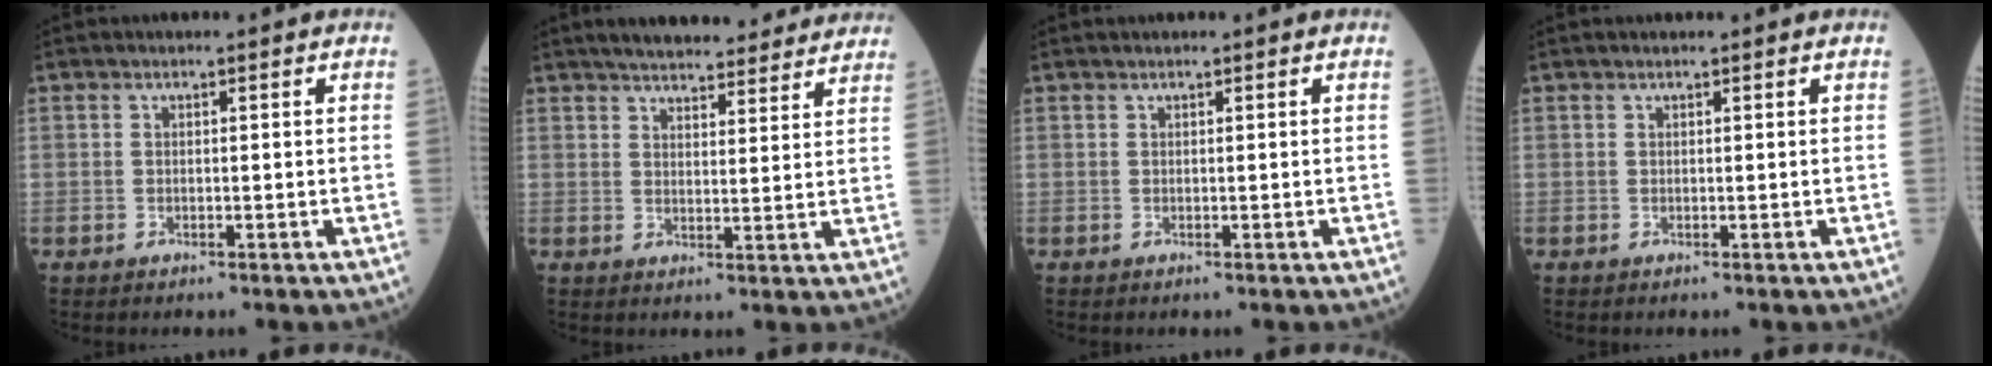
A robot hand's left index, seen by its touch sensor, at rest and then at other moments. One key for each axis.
{"total": 16.7, "fx": 15.1, "fy": 3.4, "fz": 6.3, "tx": -0.074, "ty": 0.024, "tz": 0.195}
{"total": 0.0}
{"total": 0.8, "fx": 0.8, "fy": 0.0, "fz": 0.3, "tx": -0.006, "ty": 0.012, "tz": 0.011}